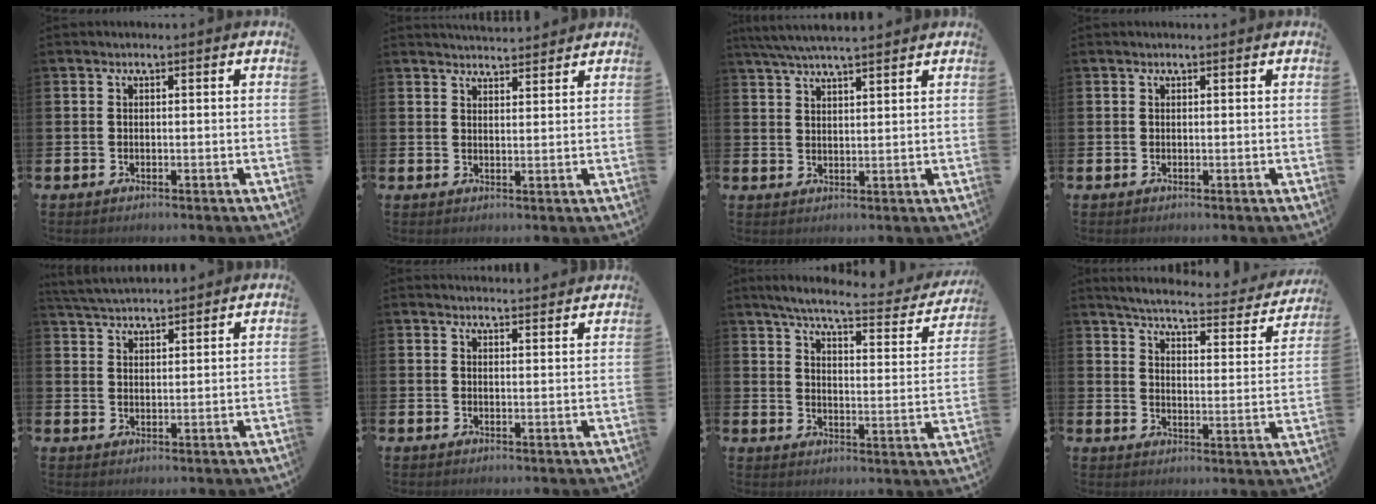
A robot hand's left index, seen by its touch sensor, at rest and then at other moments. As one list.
[{"total": 3.3, "force": [3.3, 0.3, 0.1], "torque": [-0.003, -0.019, 0.060]}, {"total": 5.3, "force": [4.9, 0.4, 2.0], "torque": [-0.046, -0.014, 0.088]}, {"total": 0.0}, {"total": 3.9, "force": [3.9, 0.5, 0.4], "torque": [-0.022, -0.015, 0.071]}, {"total": 2.5, "force": [2.5, 0.1, -0.1], "torque": [0.007, -0.018, 0.043]}, {"total": 5.9, "force": [5.2, 0.6, 2.8], "torque": [-0.071, -0.039, 0.079]}, {"total": 4.7, "force": [4.4, 0.5, 1.7], "torque": [-0.048, -0.037, 0.066]}]